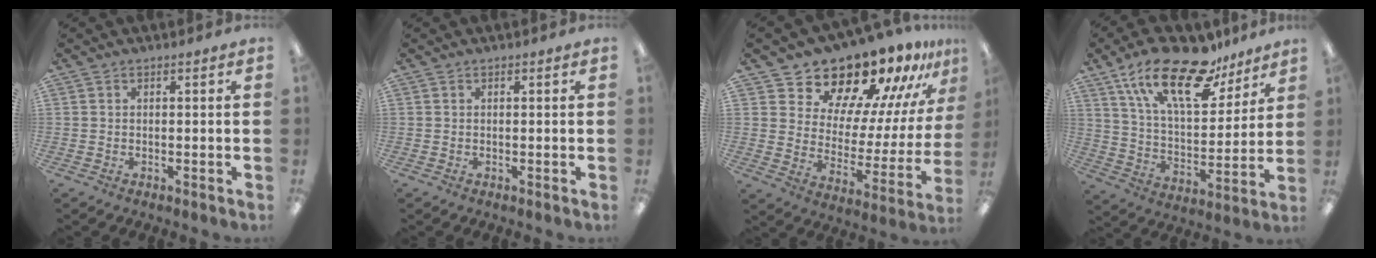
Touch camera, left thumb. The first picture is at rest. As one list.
[{"total": 0.0}, {"total": 16.7, "force": [15.1, 5.8, 3.9], "torque": [-0.071, -0.135, 0.260]}, {"total": 21.7, "force": [14.4, 9.0, 13.6], "torque": [-0.234, -0.072, 0.250]}]